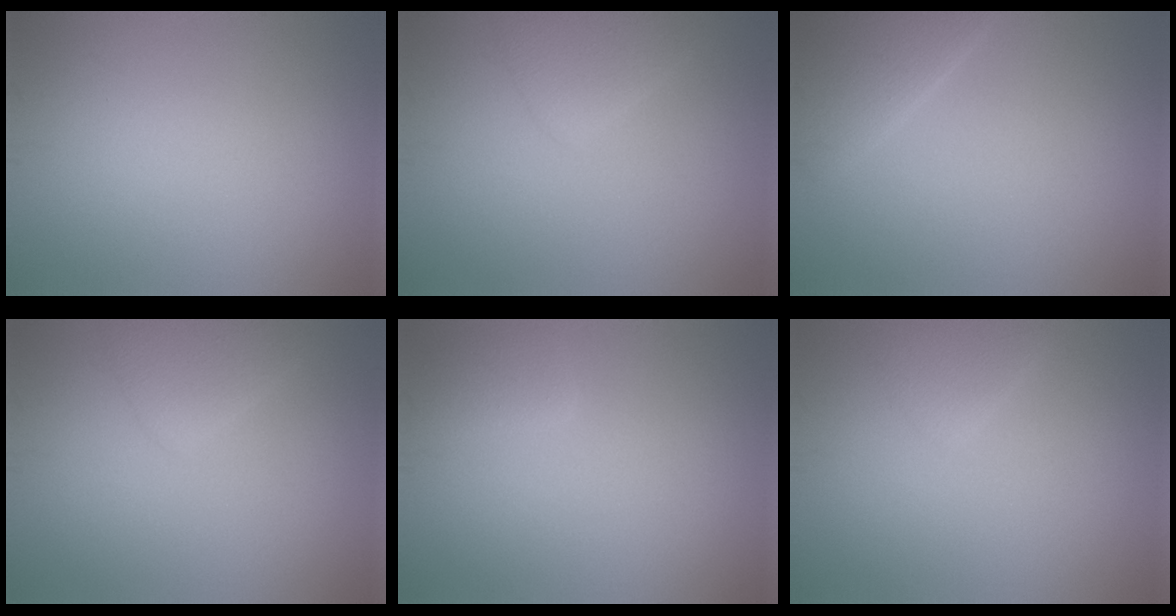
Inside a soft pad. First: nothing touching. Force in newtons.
{"total": 2.2, "press": 2.2, "slide": 0.1}
{"total": 3.0, "press": 3.0, "slide": 0.2}
{"total": 2.2, "press": 2.2, "slide": 0.1}
{"total": 1.4, "press": 1.4, "slide": 0.1}
{"total": 1.6, "press": 1.6, "slide": 0.1}